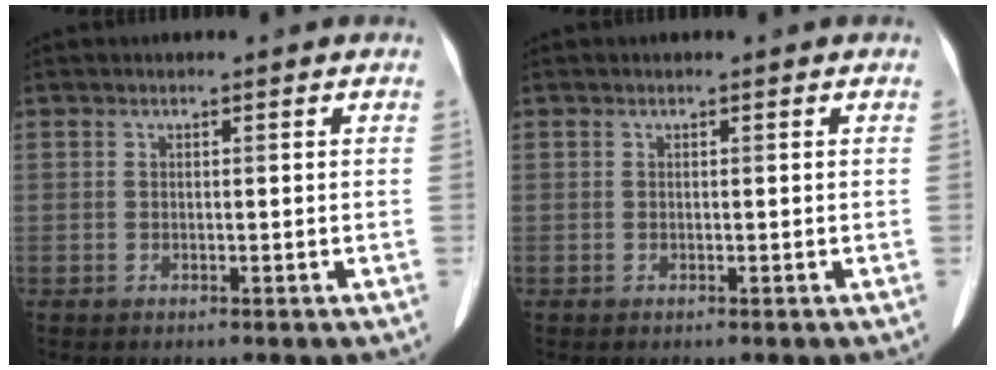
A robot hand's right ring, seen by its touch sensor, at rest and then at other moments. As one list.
[{"total": 0.0}]